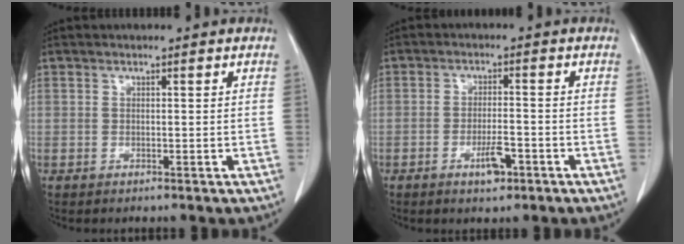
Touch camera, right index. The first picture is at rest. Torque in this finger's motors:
{"motor_torque": [-0.07, 0.01, -0.01, 0.01]}